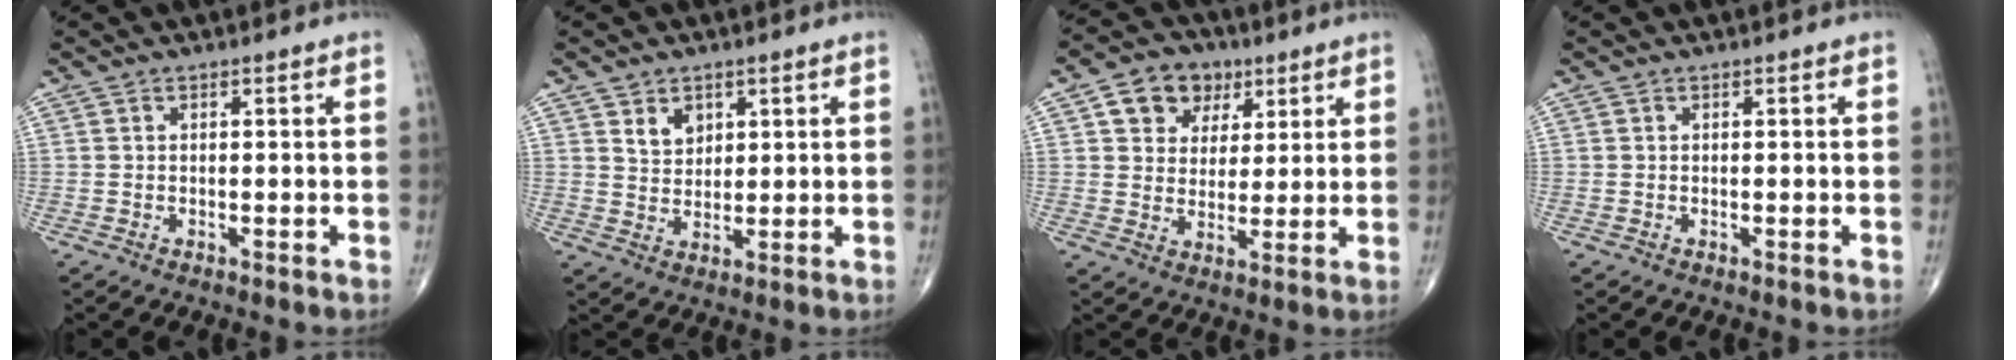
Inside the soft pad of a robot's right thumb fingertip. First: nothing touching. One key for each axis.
{"total": 4.2, "fx": 2.2, "fy": 3.0, "fz": 1.9, "tx": -0.014, "ty": -0.018, "tz": 0.044}
{"total": 9.6, "fx": 4.3, "fy": 7.4, "fz": 4.2, "tx": -0.029, "ty": -0.011, "tz": 0.068}
{"total": 0.0}